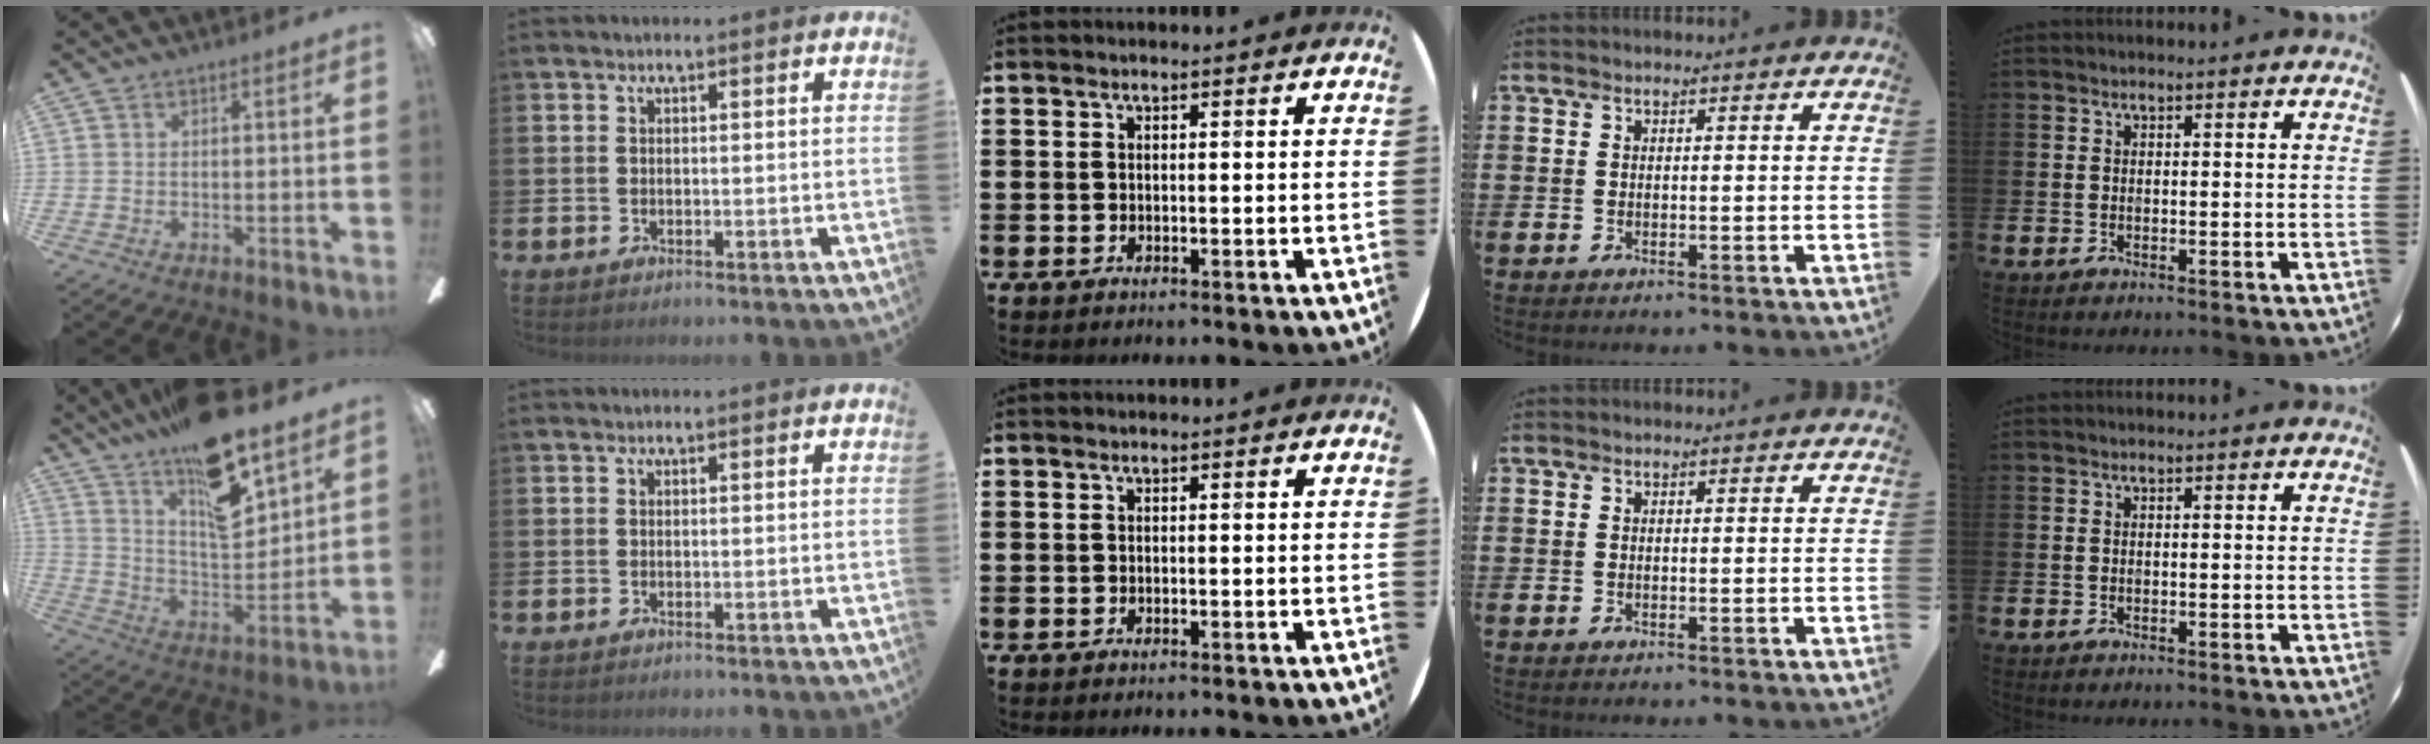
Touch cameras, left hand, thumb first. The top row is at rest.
{"thumb": {"total": 17.7, "force": [13.8, 4.3, 10.2], "torque": [-0.177, -0.097, 0.235]}}